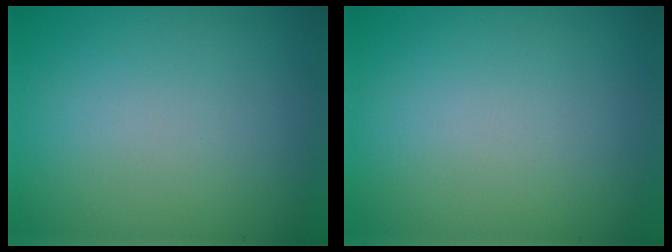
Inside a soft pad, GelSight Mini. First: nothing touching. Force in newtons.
{"total": 0.0}